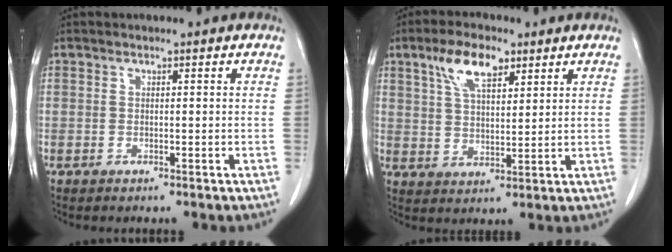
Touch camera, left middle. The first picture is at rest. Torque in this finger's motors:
{"motor_torque": [1.39, -0.75, 0.13, 0.07]}